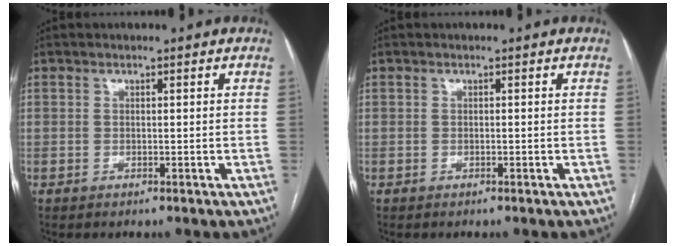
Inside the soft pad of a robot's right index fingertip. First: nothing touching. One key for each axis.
{"total": 0.0}